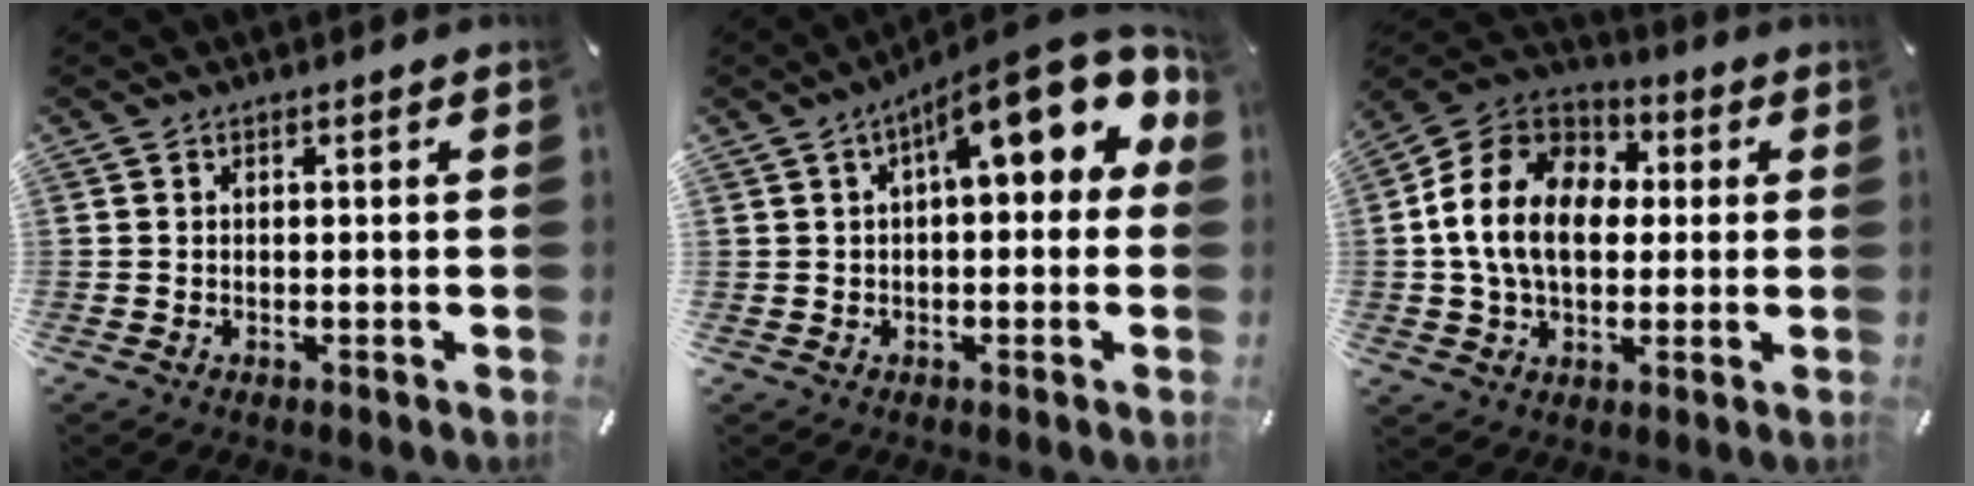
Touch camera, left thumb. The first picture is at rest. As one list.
[{"total": 14.2, "force": [6.7, 6.4, 10.8], "torque": [-0.145, -0.037, 0.113]}, {"total": 15.8, "force": [0.2, 12.4, 9.9], "torque": [-0.225, 0.016, 0.000]}]